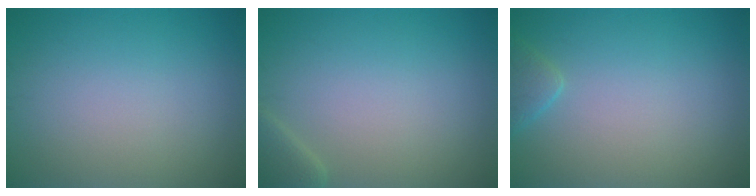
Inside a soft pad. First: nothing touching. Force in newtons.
{"total": 1.9, "press": 1.9, "slide": 0.2}
{"total": 1.6, "press": 1.6, "slide": 0.1}